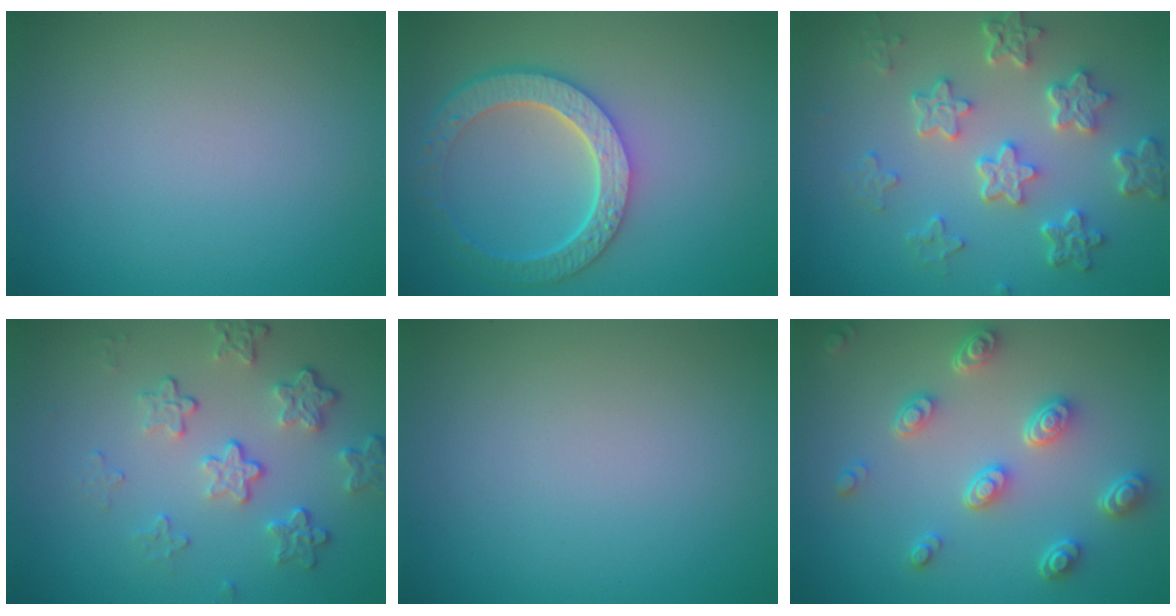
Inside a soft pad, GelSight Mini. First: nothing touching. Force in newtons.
{"total": 5.8, "press": 4.5, "slide": 3.7}
{"total": 5.8, "press": 4.4, "slide": 3.8}
{"total": 4.2, "press": 3.1, "slide": 2.9}
{"total": 0.0}
{"total": 4.5, "press": 3.4, "slide": 2.9}